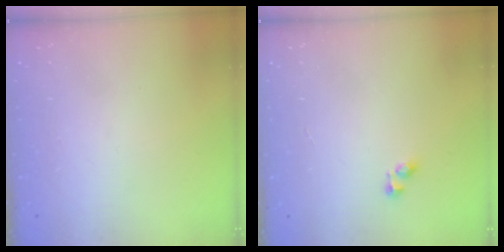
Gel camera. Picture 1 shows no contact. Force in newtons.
{"total": 2.0, "press": 2.0, "slide": 0.3}